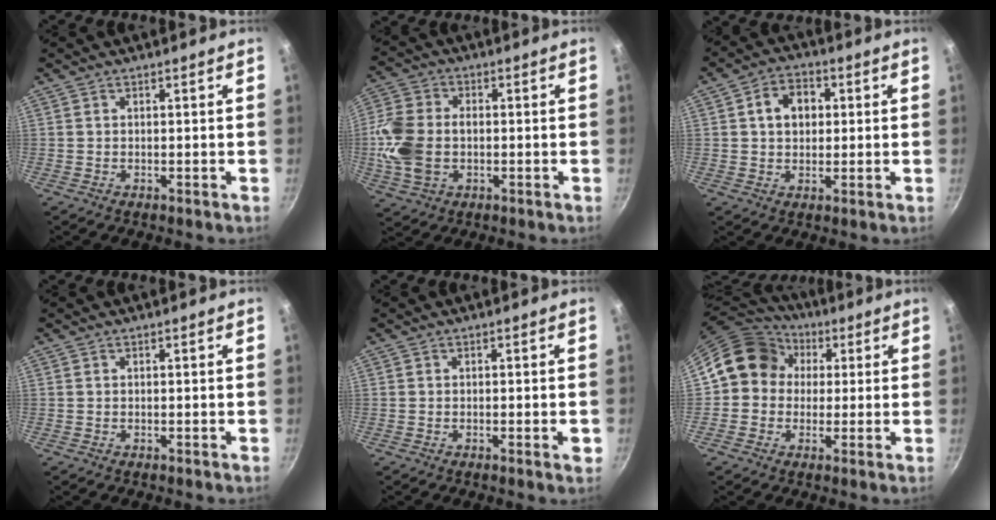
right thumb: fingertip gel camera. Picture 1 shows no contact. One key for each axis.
{"total": 11.7, "fx": -1.1, "fy": 8.2, "fz": 8.3, "tx": -0.167, "ty": 0.008, "tz": -0.030}
{"total": 7.5, "fx": 1.6, "fy": 5.7, "fz": 4.6, "tx": -0.047, "ty": 0.010, "tz": 0.018}
{"total": 0.0}
{"total": 1.6, "fx": -0.5, "fy": 0.3, "fz": 1.5, "tx": -0.020, "ty": 0.000, "tz": -0.008}
{"total": 12.7, "fx": 1.8, "fy": 11.3, "fz": 5.4, "tx": -0.056, "ty": 0.028, "tz": 0.009}